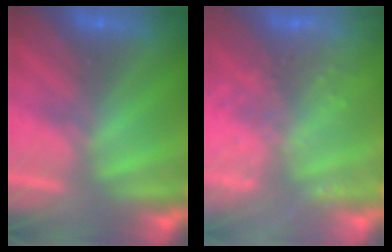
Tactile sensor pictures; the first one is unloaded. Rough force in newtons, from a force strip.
{"total": 7.8}